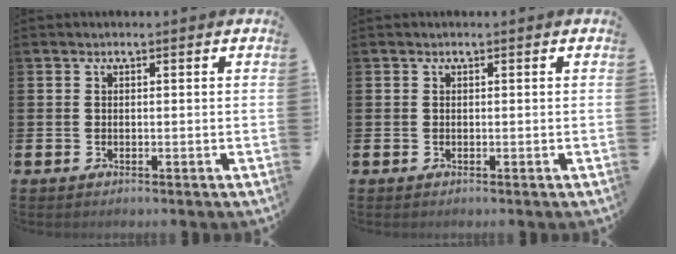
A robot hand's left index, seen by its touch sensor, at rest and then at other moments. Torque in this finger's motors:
{"motor_torque": [0.01, 0.11, -0.03, -0.01]}